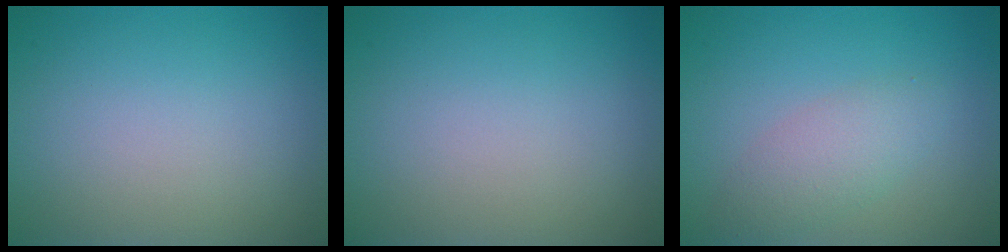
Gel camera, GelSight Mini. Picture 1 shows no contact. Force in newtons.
{"total": 0.0}
{"total": 2.8, "press": 2.8, "slide": 0.0}